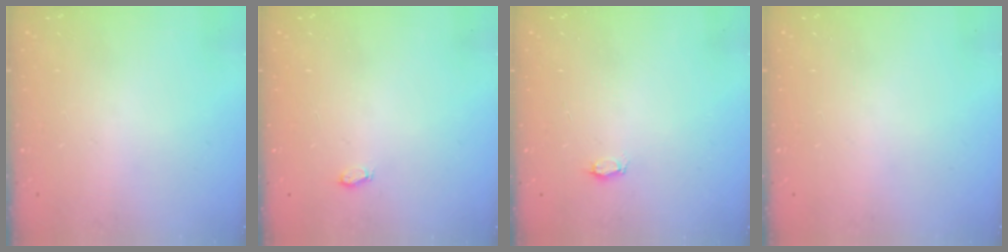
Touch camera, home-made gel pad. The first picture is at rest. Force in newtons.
{"total": 3.0, "press": 2.8, "slide": 1.2}
{"total": 2.3, "press": 2.3, "slide": 0.3}
{"total": 0.0}